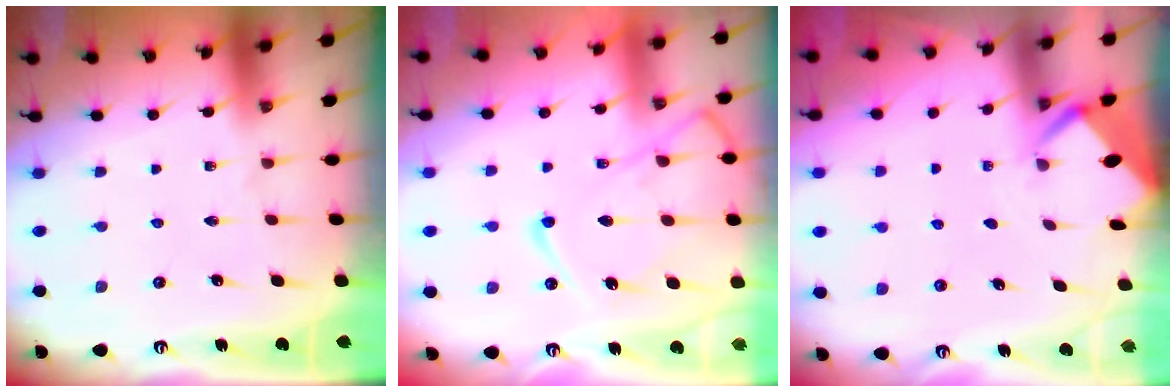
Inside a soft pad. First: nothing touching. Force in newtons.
{"total": 12.9, "press": 12.8, "slide": 1.4}
{"total": 2.5, "press": 2.5, "slide": 0.1}